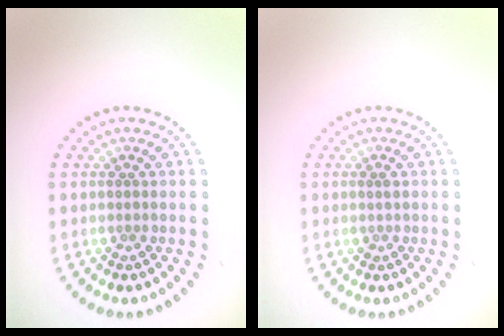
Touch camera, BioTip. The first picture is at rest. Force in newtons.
{"total": 0.7, "press": 0.7, "slide": 0.1}